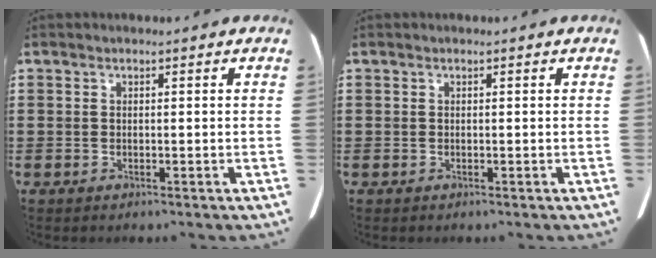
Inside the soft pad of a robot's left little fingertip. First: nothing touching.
{"total": 0.0}